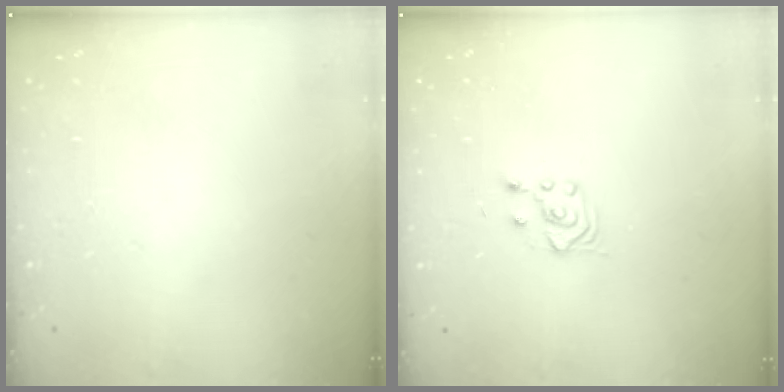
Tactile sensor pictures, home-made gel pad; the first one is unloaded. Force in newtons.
{"total": 3.2, "press": 2.9, "slide": 1.4}